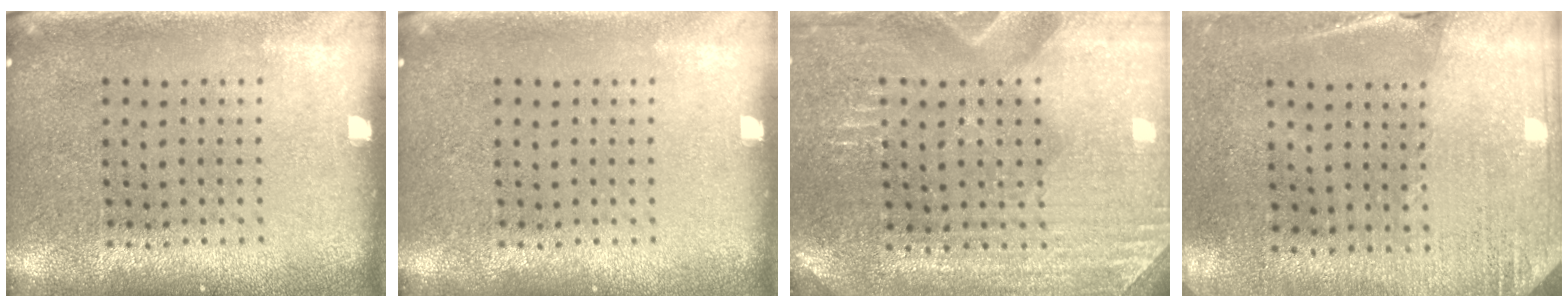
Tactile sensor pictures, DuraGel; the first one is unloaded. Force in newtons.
{"total": 0.0}
{"total": 3.1, "press": 3.1, "slide": 0.3}
{"total": 2.6, "press": 2.4, "slide": 1.0}